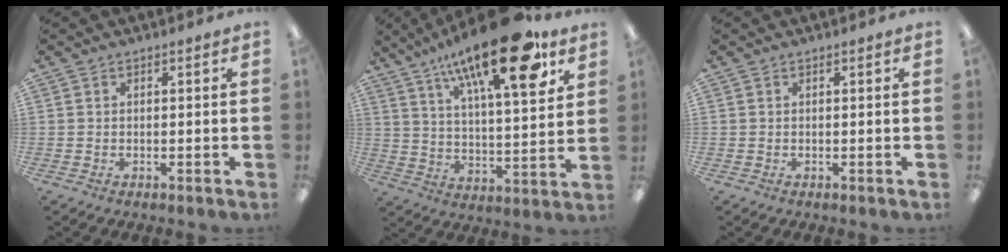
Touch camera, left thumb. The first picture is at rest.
{"total": 22.7, "force": [14.1, 6.9, 16.3], "torque": [-0.253, -0.072, 0.223]}
{"total": 0.0}